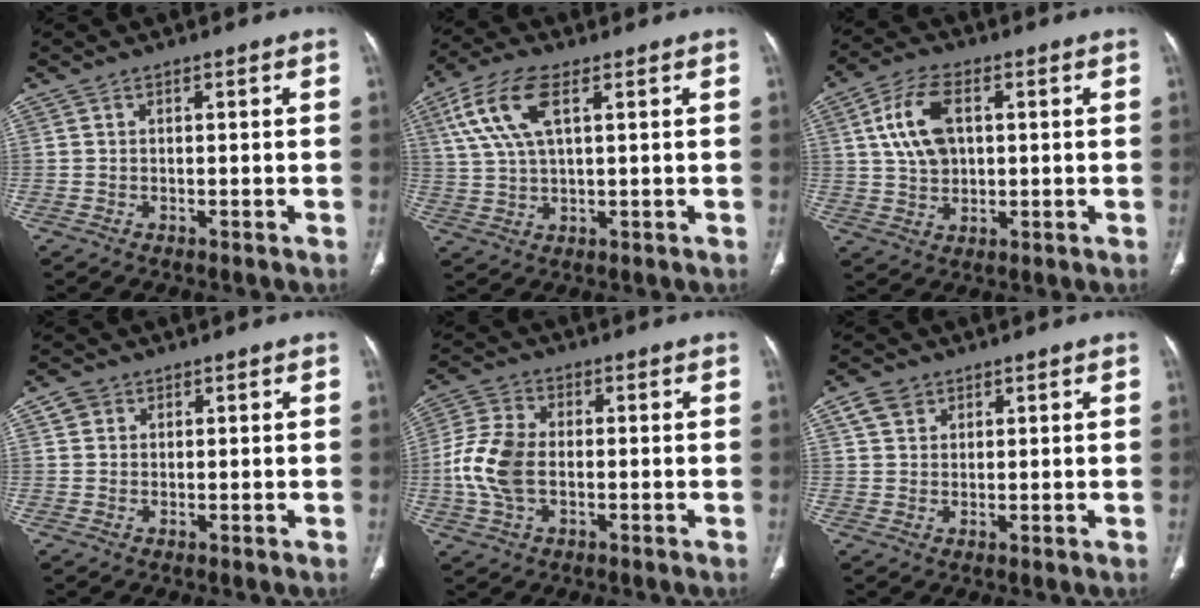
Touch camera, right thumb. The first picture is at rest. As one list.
[{"total": 10.3, "force": [3.9, 4.2, 8.5], "torque": [-0.193, 0.006, 0.078]}, {"total": 9.9, "force": [2.3, 6.0, 7.5], "torque": [-0.139, 0.005, 0.044]}, {"total": 2.5, "force": [1.1, 2.2, 0.6], "torque": [0.002, -0.002, 0.015]}, {"total": 10.0, "force": [-1.0, 6.2, 7.8], "torque": [-0.173, 0.013, -0.023]}, {"total": 4.1, "force": [2.2, 3.0, 1.6], "torque": [-0.018, -0.004, 0.044]}]